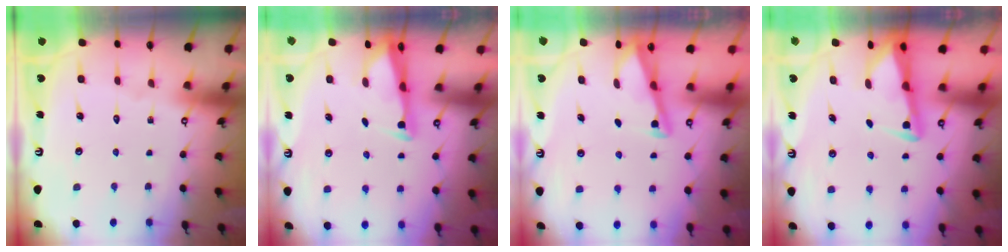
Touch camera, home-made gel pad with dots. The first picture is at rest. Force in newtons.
{"total": 3.1, "press": 3.0, "slide": 0.7}
{"total": 2.9, "press": 2.9, "slide": 0.4}
{"total": 3.0, "press": 3.0, "slide": 0.3}